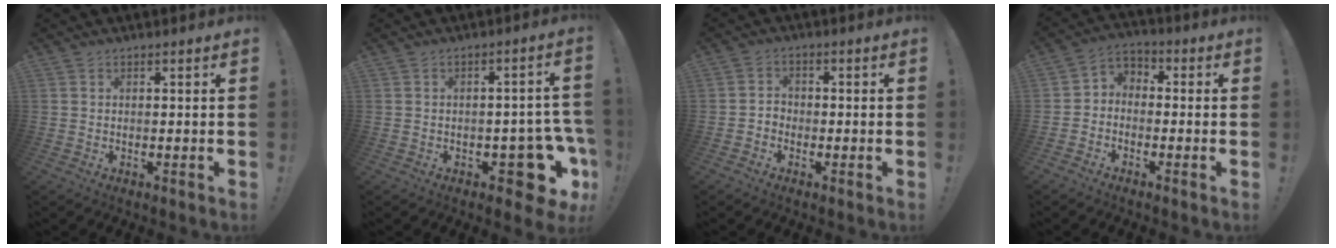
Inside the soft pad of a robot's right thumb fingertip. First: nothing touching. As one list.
[{"total": 12.5, "force": [-5.3, 6.2, 9.4], "torque": [-0.088, 0.036, -0.076]}, {"total": 3.0, "force": [-1.8, 2.2, 0.9], "torque": [-0.027, 0.009, -0.035]}, {"total": 5.4, "force": [-3.9, 3.4, 1.5], "torque": [-0.028, 0.024, -0.074]}]